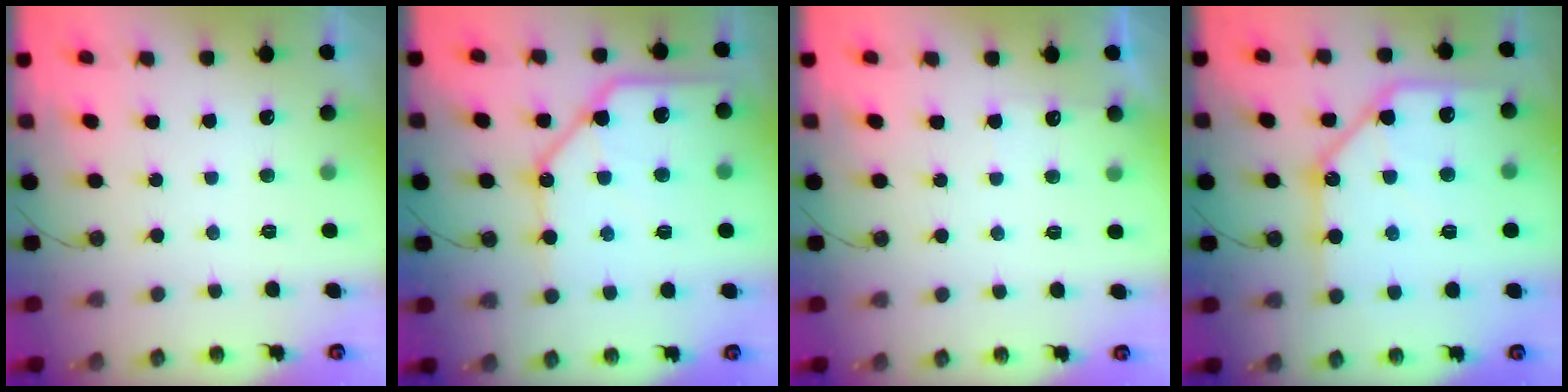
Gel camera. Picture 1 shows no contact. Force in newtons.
{"total": 15.4, "press": 15.2, "slide": 2.2}
{"total": 4.2, "press": 4.2, "slide": 0.6}
{"total": 16.5, "press": 16.4, "slide": 1.7}